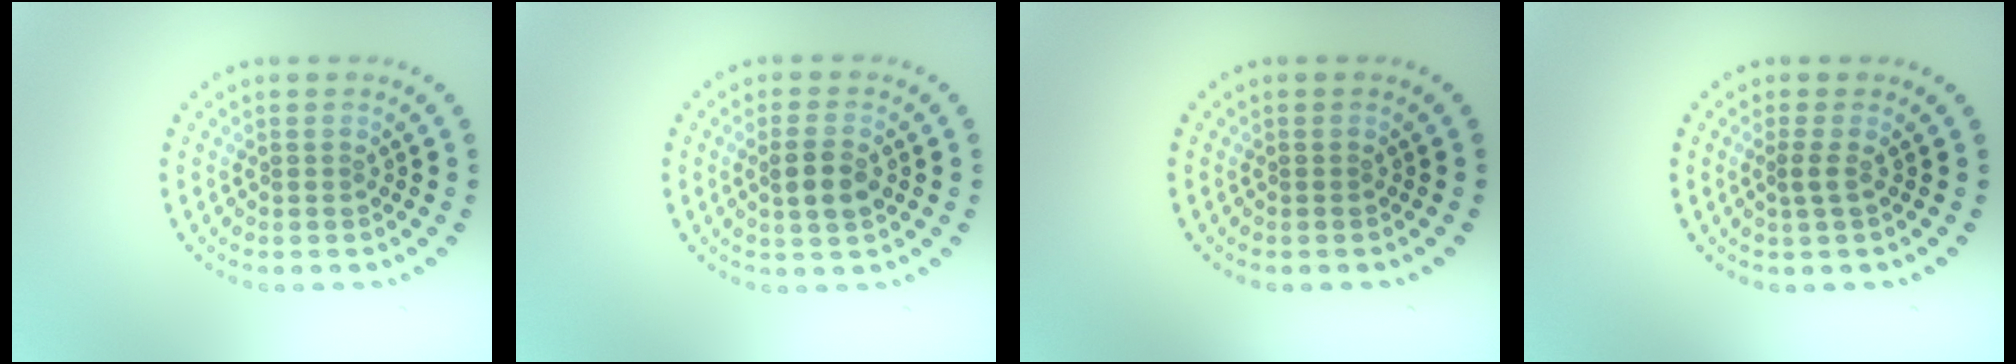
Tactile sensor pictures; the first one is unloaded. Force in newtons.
{"total": 2.8, "press": 2.7, "slide": 0.7}
{"total": 0.0}
{"total": 0.9, "press": 0.7, "slide": 0.5}